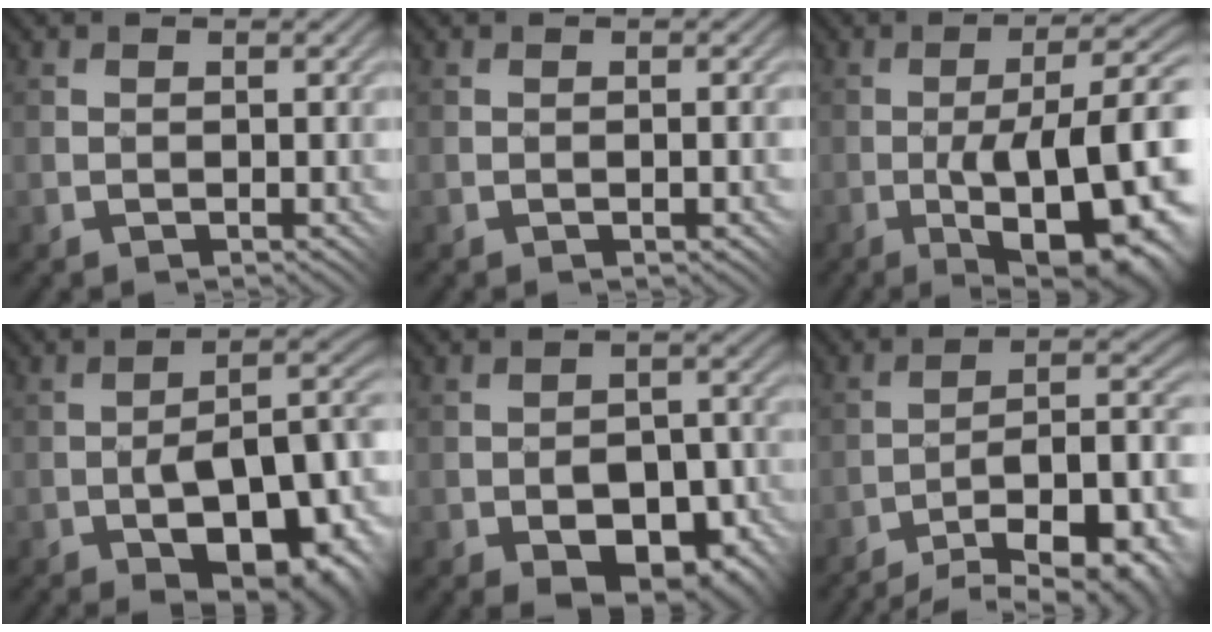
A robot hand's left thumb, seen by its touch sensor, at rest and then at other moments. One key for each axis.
{"total": 1.3, "fx": -0.5, "fy": 0.4, "fz": 1.2, "tx": -0.016, "ty": 0.005, "tz": -0.002}
{"total": 14.3, "fx": -3.6, "fy": 4.7, "fz": 13.1, "tx": -0.170, "ty": 0.010, "tz": -0.045}
{"total": 14.7, "fx": -5.7, "fy": 6.8, "fz": 11.7, "tx": -0.169, "ty": -0.015, "tz": -0.076}
{"total": 9.5, "fx": -4.7, "fy": 5.0, "fz": 6.6, "tx": -0.098, "ty": -0.010, "tz": -0.064}
{"total": 15.1, "fx": -10.5, "fy": 4.2, "fz": 10.0, "tx": -0.126, "ty": 0.010, "tz": -0.153}